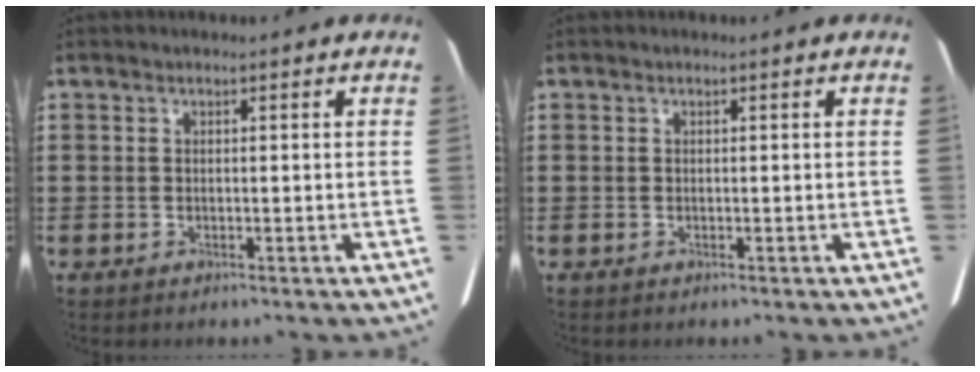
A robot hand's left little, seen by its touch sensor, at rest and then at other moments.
{"total": 0.0}